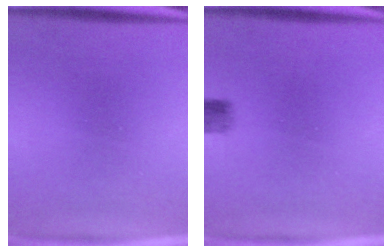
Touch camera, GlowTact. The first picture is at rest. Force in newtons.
{"total": 2.2}